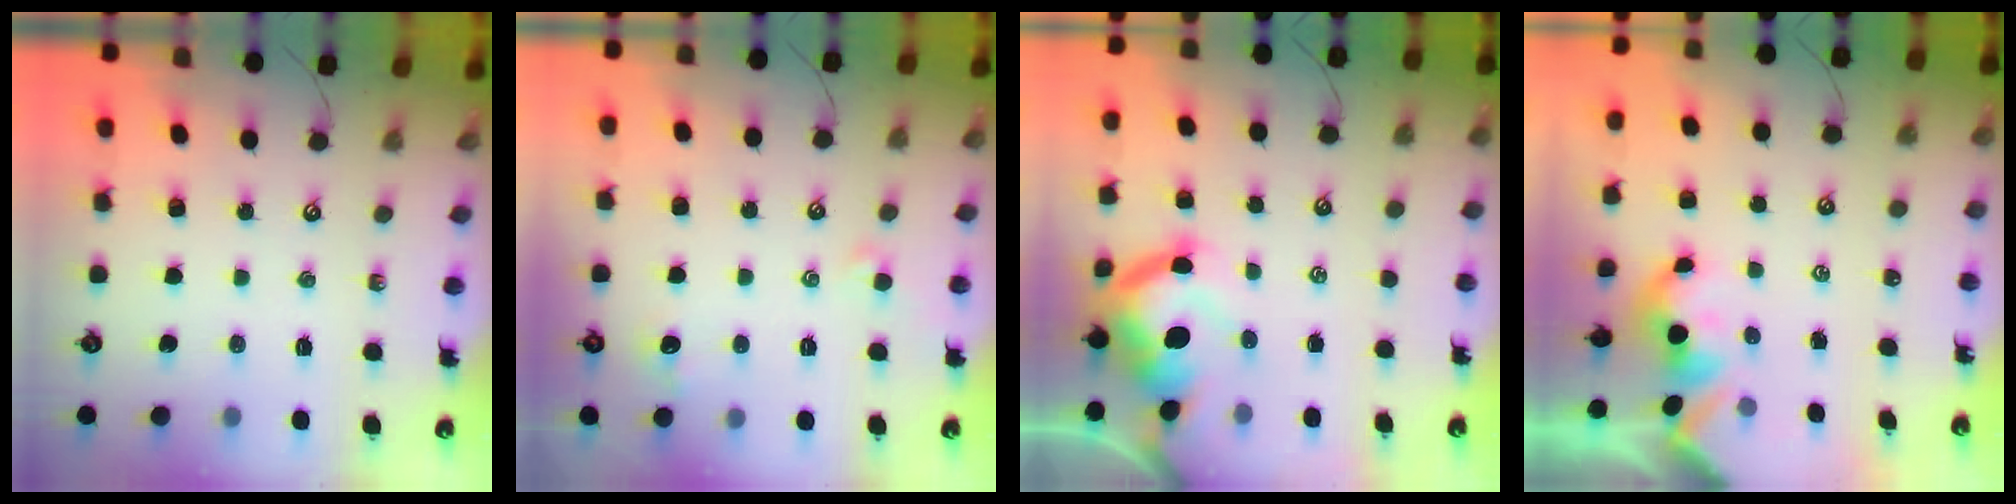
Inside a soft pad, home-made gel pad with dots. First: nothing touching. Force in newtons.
{"total": 2.9, "press": 2.8, "slide": 0.8}
{"total": 10.8, "press": 10.6, "slide": 2.1}
{"total": 1.8, "press": 1.8, "slide": 0.2}